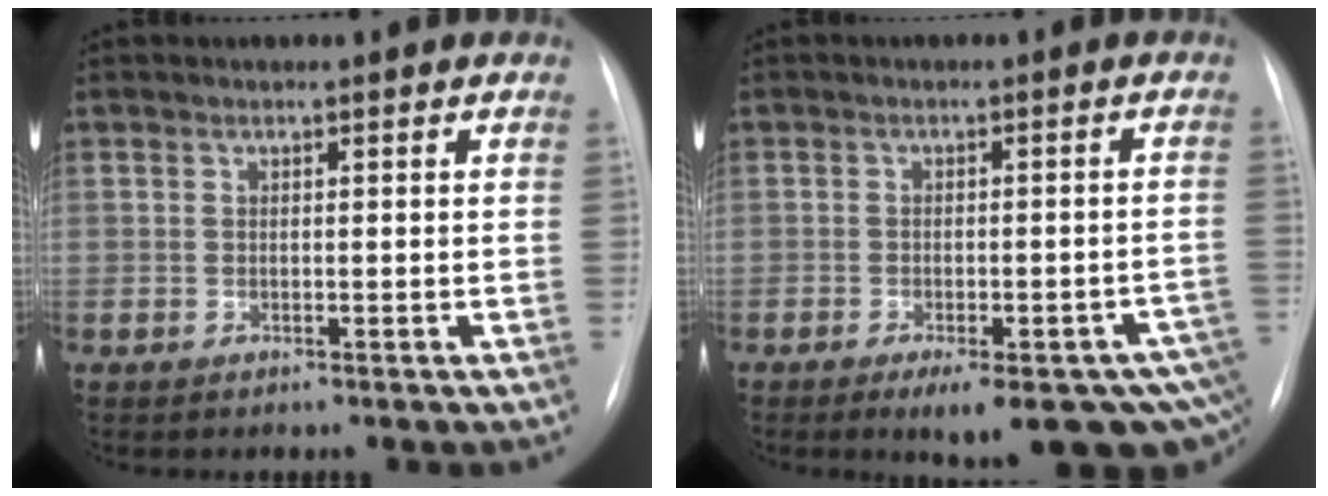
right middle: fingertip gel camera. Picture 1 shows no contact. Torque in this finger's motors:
{"motor_torque": [1.09, -1.05, 0.23, 0.08]}